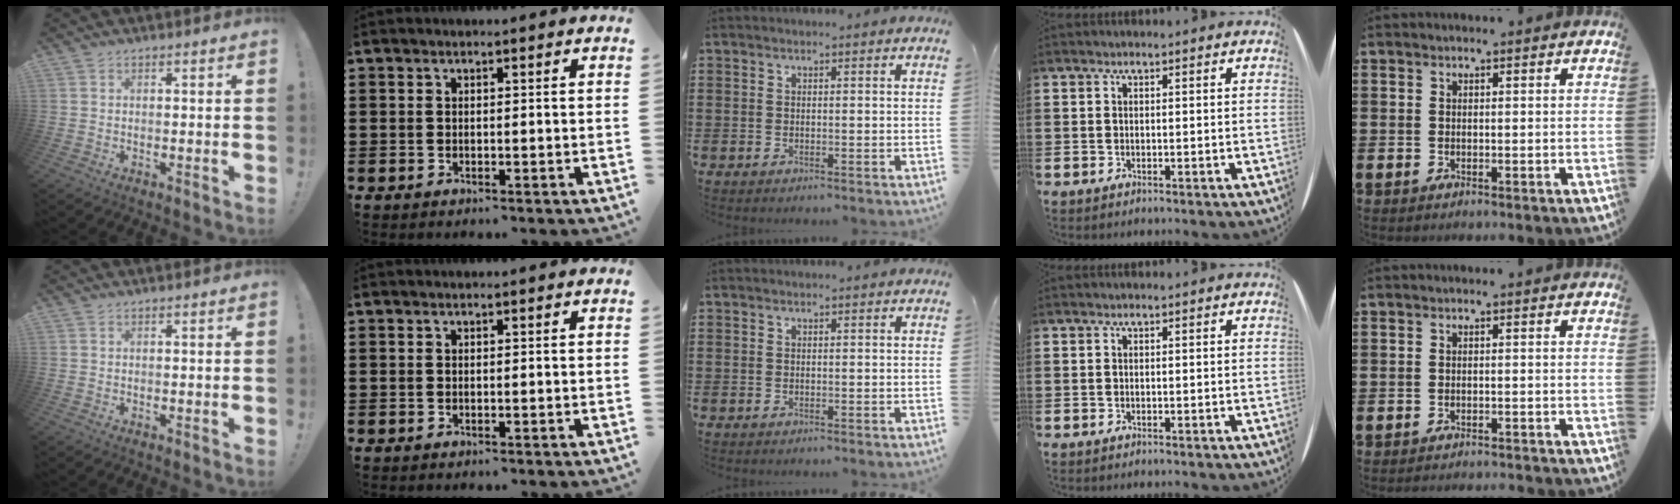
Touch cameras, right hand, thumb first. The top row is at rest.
{"little": {"total": 1.1, "force": [-1.1, -0.1, 0.0], "torque": [-0.001, 0.001, -0.022]}}